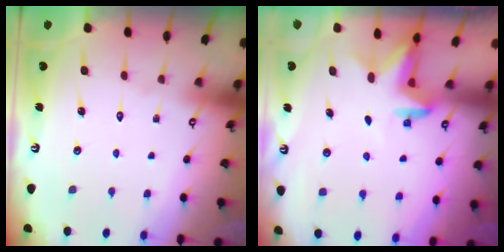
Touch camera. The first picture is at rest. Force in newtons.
{"total": 2.8, "press": 2.7, "slide": 0.7}